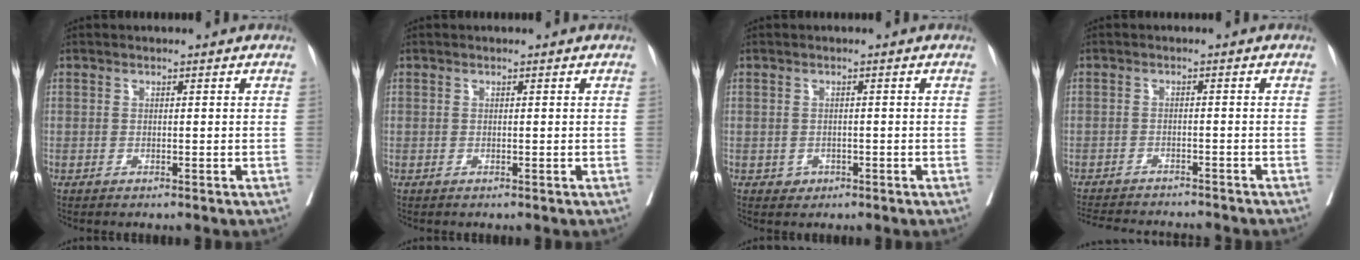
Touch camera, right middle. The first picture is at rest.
{"total": 0.0}
{"total": 1.7, "force": [-0.6, 1.5, 0.5], "torque": [-0.005, 0.004, -0.003]}
{"total": 13.5, "force": [-12.4, 2.0, 4.8], "torque": [-0.091, -0.017, -0.165]}